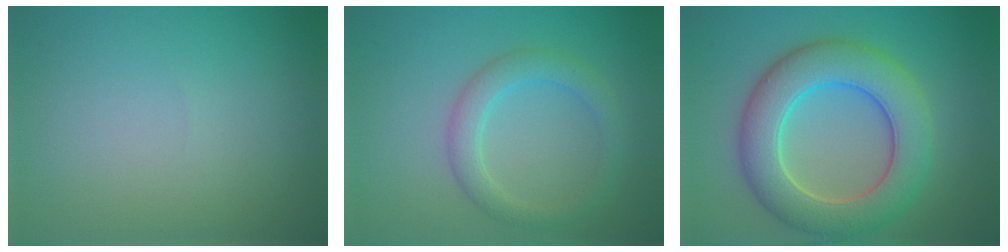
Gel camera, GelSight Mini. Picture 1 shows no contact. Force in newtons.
{"total": 3.0, "press": 3.0, "slide": 0.1}
{"total": 8.4, "press": 8.4, "slide": 0.5}